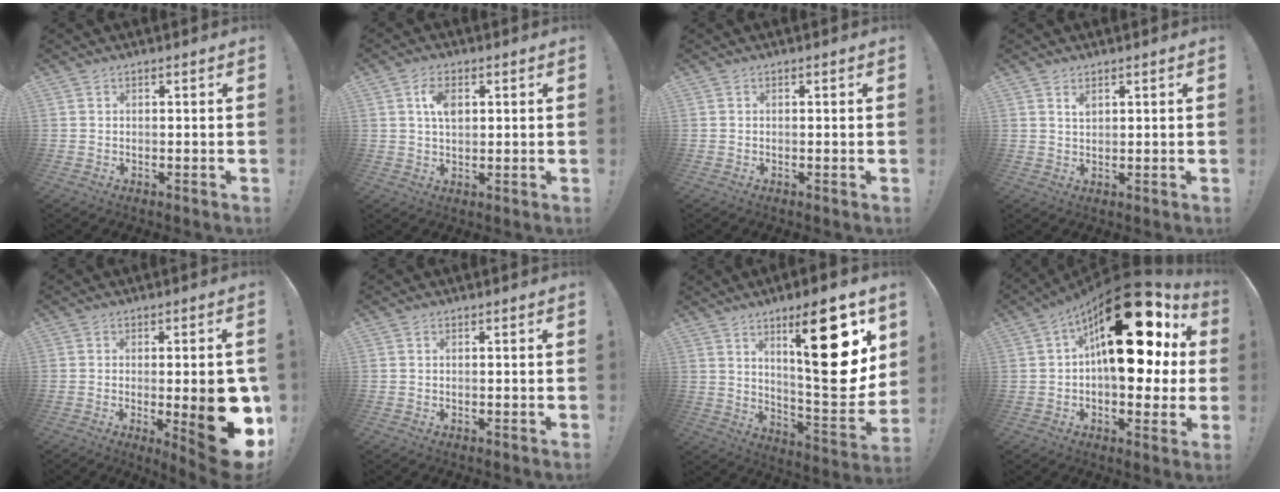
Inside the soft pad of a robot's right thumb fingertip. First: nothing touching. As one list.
[{"total": 6.2, "force": [1.7, 3.6, 4.7], "torque": [-0.072, 0.000, 0.028]}, {"total": 0.0}, {"total": 1.8, "force": [1.2, 0.9, 1.0], "torque": [-0.006, -0.009, 0.019]}, {"total": 16.3, "force": [-2.3, 4.4, 15.5], "torque": [-0.192, -0.001, -0.018]}, {"total": 0.0}, {"total": 23.7, "force": [10.6, 6.1, 20.3], "torque": [-0.278, -0.071, 0.160]}, {"total": 28.4, "force": [7.9, 13.5, 23.7], "torque": [-0.340, -0.034, 0.143]}]